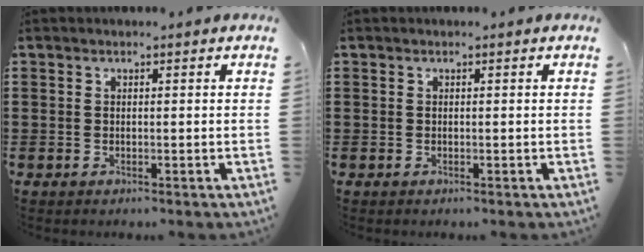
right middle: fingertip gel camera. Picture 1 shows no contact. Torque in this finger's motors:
{"motor_torque": [0.02, 0.02, 0.00, 0.01]}